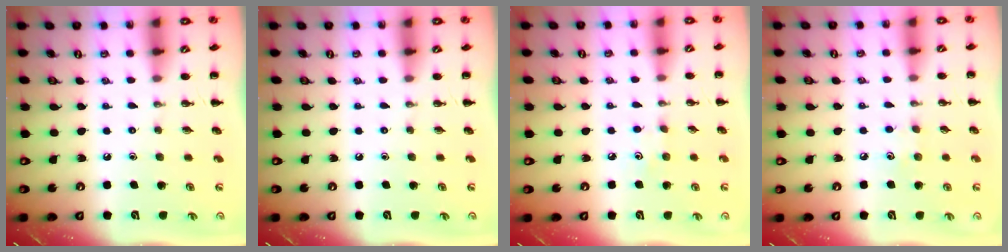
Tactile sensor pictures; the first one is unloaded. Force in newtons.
{"total": 0.0}
{"total": 2.6, "press": 2.4, "slide": 0.9}
{"total": 4.9, "press": 4.7, "slide": 1.3}